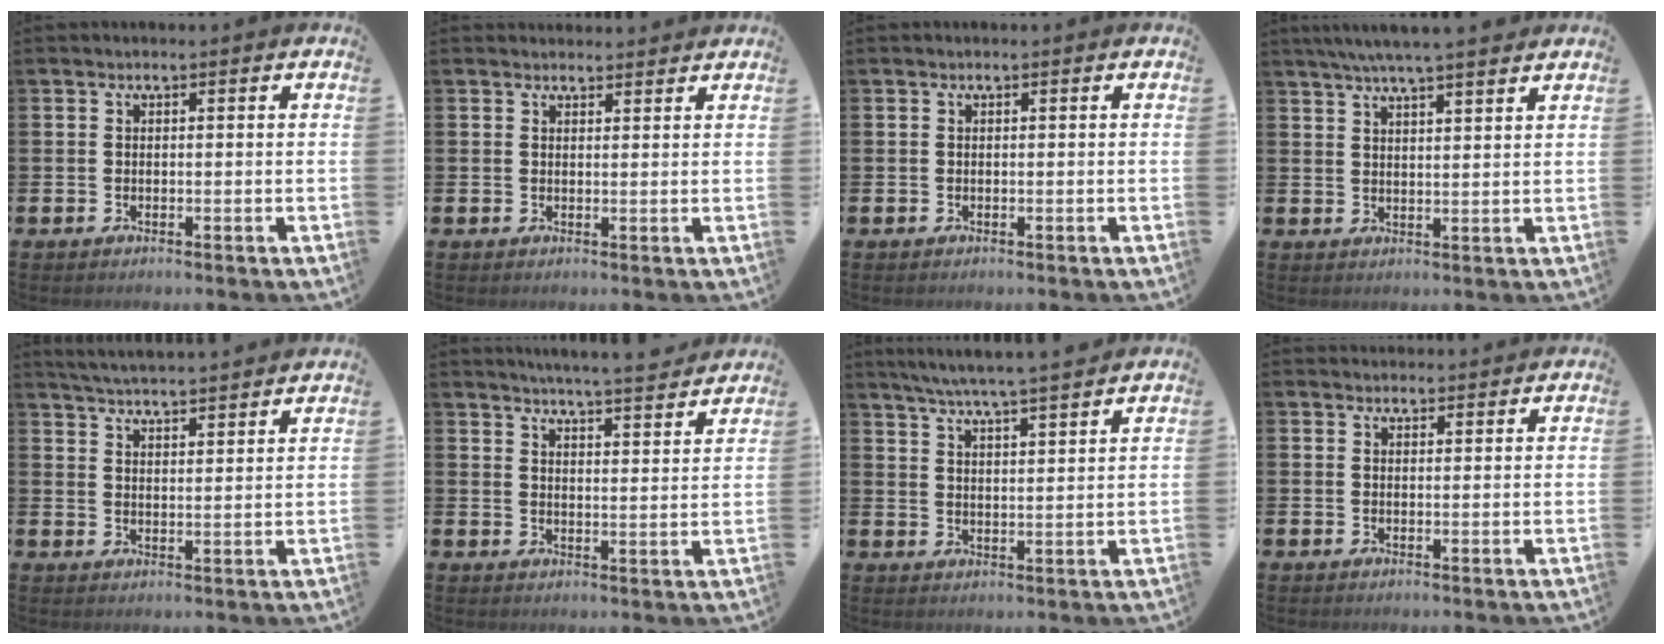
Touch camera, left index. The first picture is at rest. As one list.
[{"total": 1.7, "force": [1.6, 0.3, -0.1], "torque": [0.010, -0.008, 0.028]}, {"total": 0.0}, {"total": 5.6, "force": [5.2, -0.1, 2.0], "torque": [-0.051, -0.015, 0.094]}, {"total": 4.8, "force": [4.8, -0.2, 0.2], "torque": [-0.024, -0.031, 0.087]}, {"total": 5.4, "force": [5.3, -0.5, 0.7], "torque": [-0.026, -0.036, 0.094]}, {"total": 6.2, "force": [5.9, -0.4, 1.8], "torque": [-0.049, -0.034, 0.103]}, {"total": 1.7, "force": [1.7, 0.3, -0.1], "torque": [0.009, -0.008, 0.029]}]